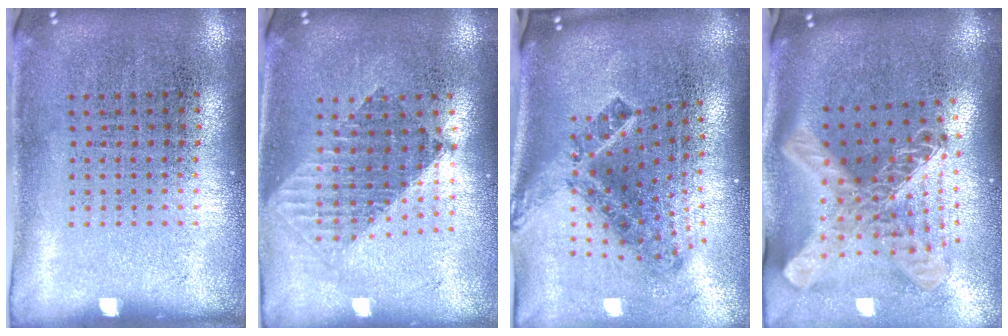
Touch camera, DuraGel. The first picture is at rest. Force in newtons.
{"total": 1.5, "press": 1.3, "slide": 0.9}
{"total": 2.4, "press": 1.5, "slide": 1.9}
{"total": 3.0, "press": 2.0, "slide": 2.2}